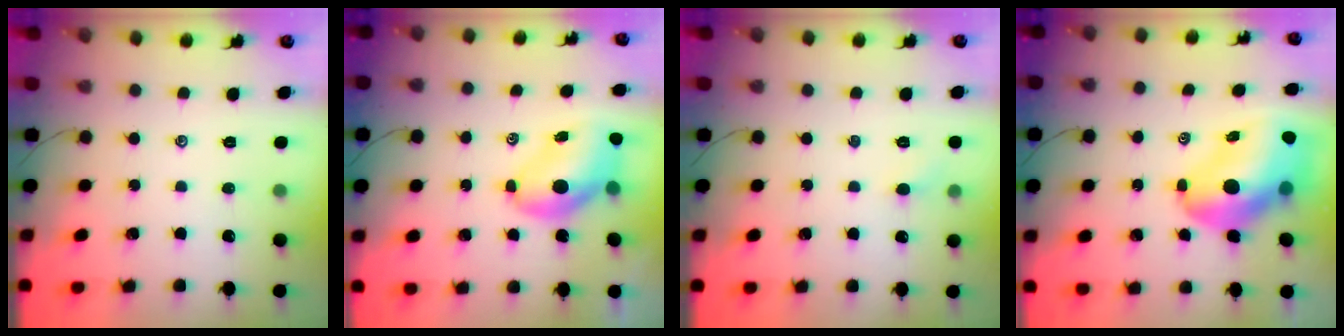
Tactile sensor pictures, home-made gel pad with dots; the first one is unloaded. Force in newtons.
{"total": 8.8, "press": 8.6, "slide": 2.0}
{"total": 3.6, "press": 3.4, "slide": 1.2}
{"total": 15.9, "press": 15.1, "slide": 4.7}